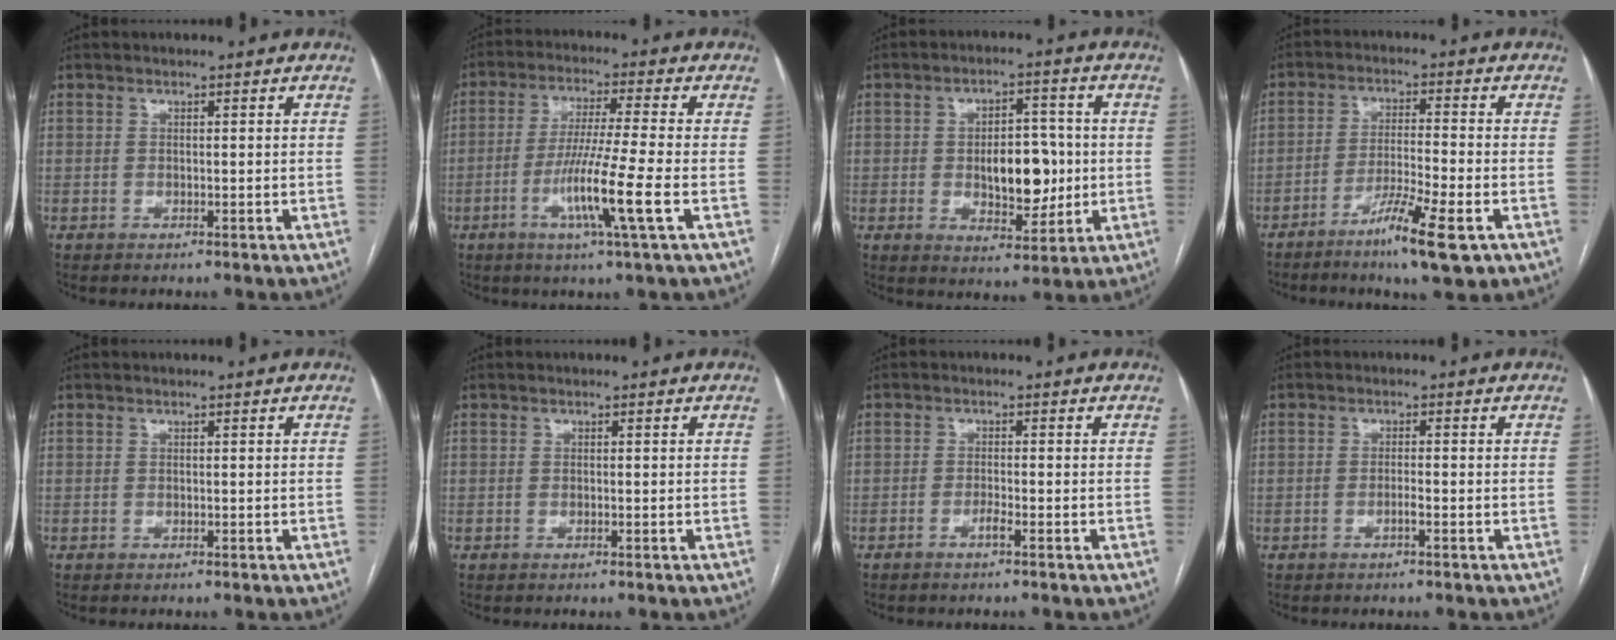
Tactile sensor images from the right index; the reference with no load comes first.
{"total": 10.4, "force": [-3.5, -1.6, 9.6], "torque": [-0.187, -0.022, -0.068]}
{"total": 9.5, "force": [-0.5, 4.7, 8.3], "torque": [-0.124, 0.007, 0.001]}
{"total": 9.2, "force": [-5.2, 0.4, 7.6], "torque": [-0.135, -0.018, -0.087]}
{"total": 0.0}
{"total": 0.0}
{"total": 1.3, "force": [-0.9, -0.2, 1.0], "torque": [-0.018, 0.001, -0.016]}
{"total": 1.4, "force": [-0.8, -0.1, 1.2], "torque": [-0.024, 0.001, -0.015]}